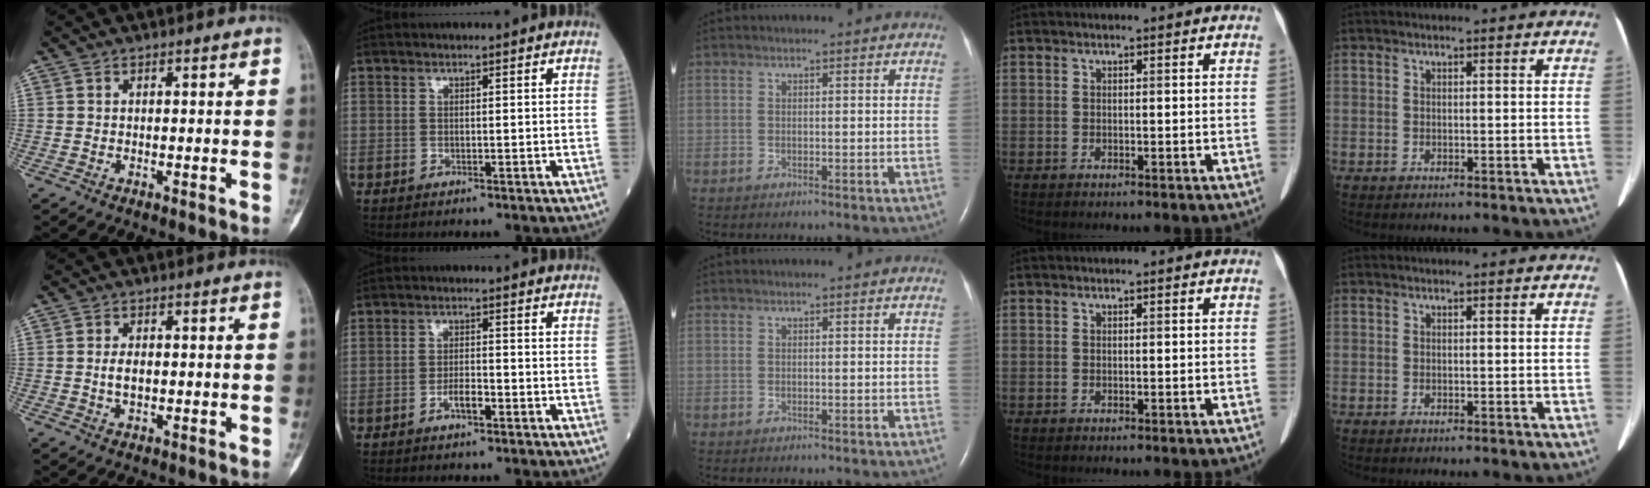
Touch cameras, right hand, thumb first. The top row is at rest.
{"thumb": {"total": 2.7, "force": [-0.1, 1.5, 2.3], "torque": [-0.040, 0.001, -0.002]}, "index": {"total": 2.7, "force": [-1.4, 0.8, 2.2], "torque": [-0.037, 0.003, -0.027]}}